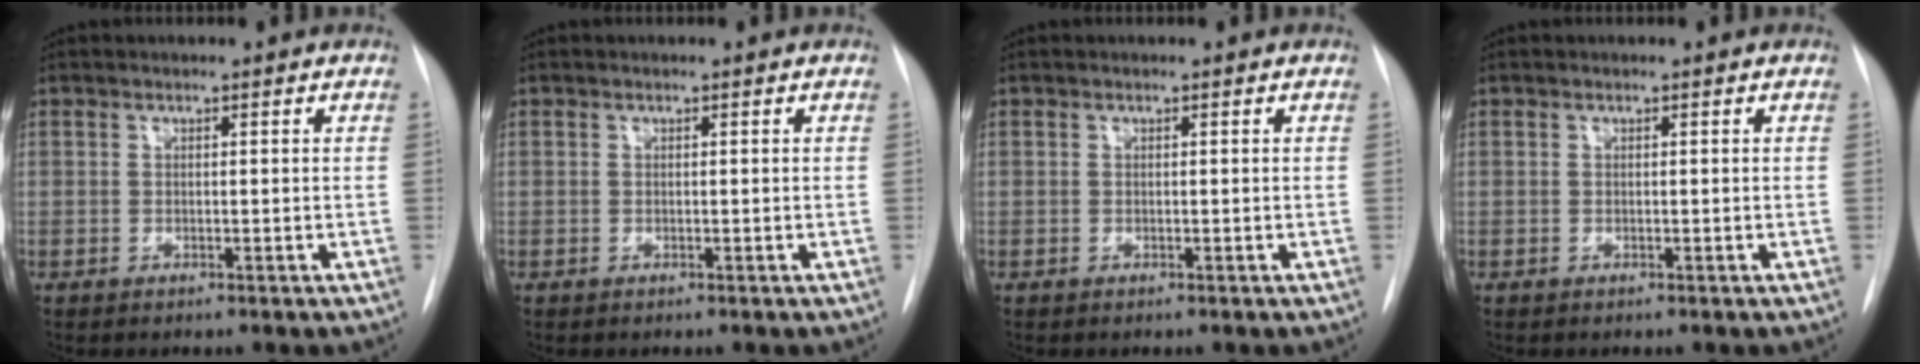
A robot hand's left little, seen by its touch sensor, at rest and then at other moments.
{"total": 0.0}
{"total": 0.0}
{"total": 0.0}